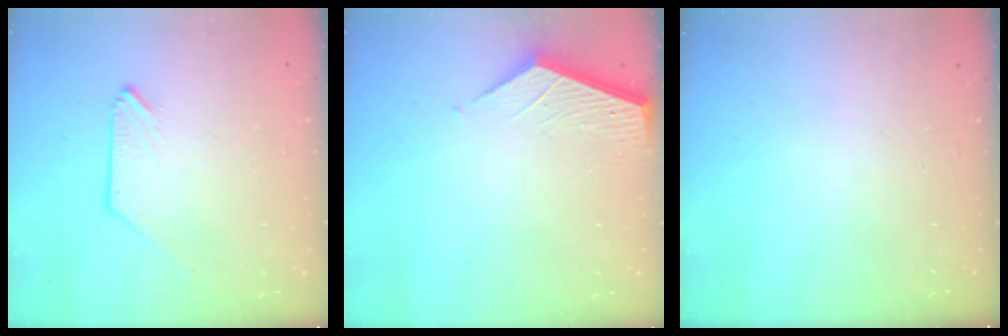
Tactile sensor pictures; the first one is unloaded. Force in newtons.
{"total": 3.6, "press": 3.6, "slide": 0.4}
{"total": 0.0}